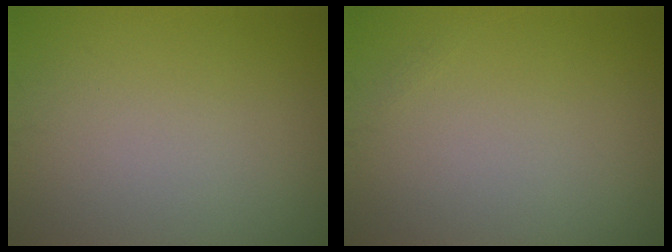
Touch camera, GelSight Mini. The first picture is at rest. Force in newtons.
{"total": 0.0}